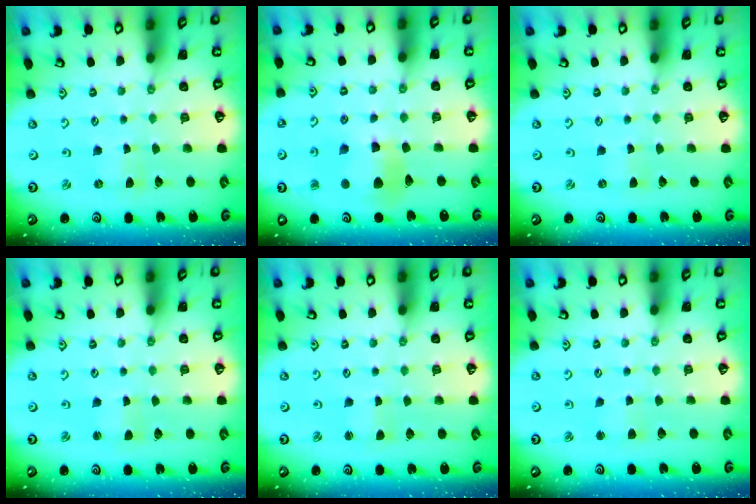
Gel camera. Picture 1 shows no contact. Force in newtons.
{"total": 9.7, "press": 9.6, "slide": 1.5}
{"total": 0.0}
{"total": 1.1, "press": 1.1, "slide": 0.1}
{"total": 2.0, "press": 2.0, "slide": 0.3}
{"total": 2.9, "press": 2.9, "slide": 0.3}